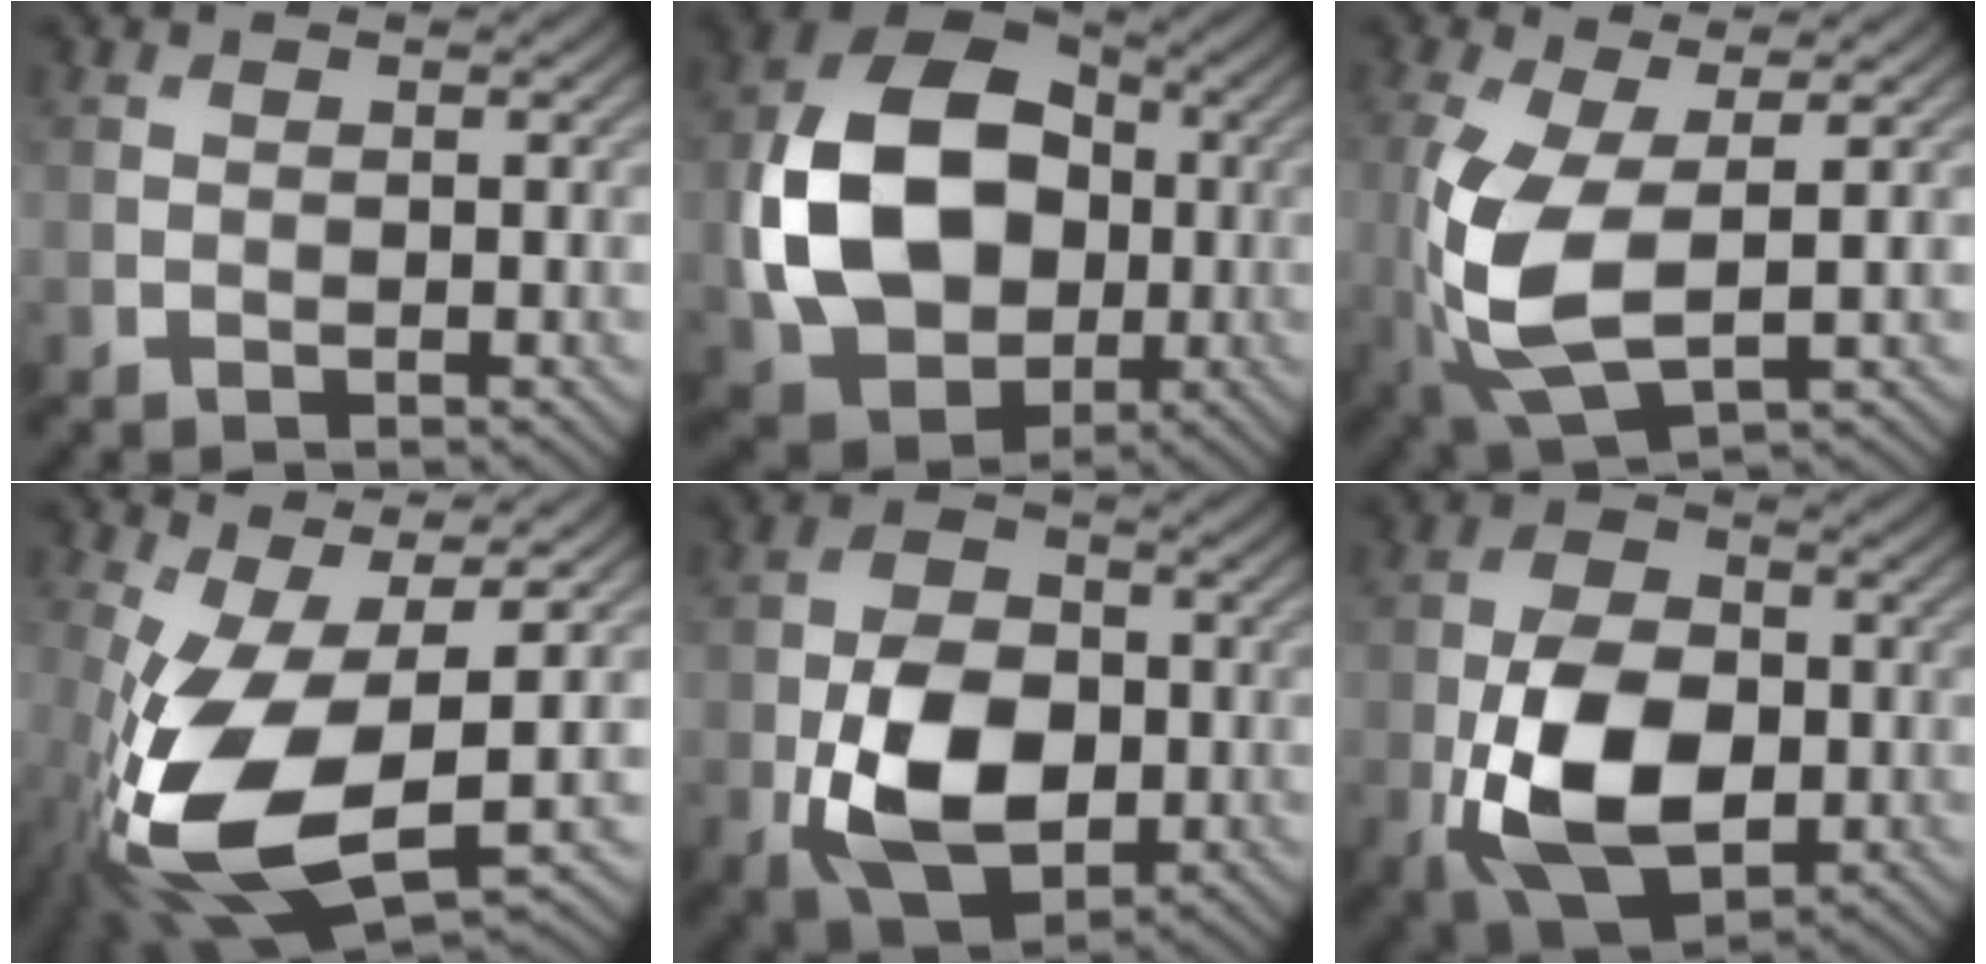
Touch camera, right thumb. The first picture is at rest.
{"total": 15.5, "force": [-0.8, 11.7, 10.1], "torque": [-0.219, 0.008, -0.015]}
{"total": 10.0, "force": [-0.9, 4.6, 8.8], "torque": [-0.222, -0.012, -0.015]}
{"total": 15.4, "force": [-3.4, 6.8, 13.3], "torque": [-0.309, -0.027, -0.054]}
{"total": 10.9, "force": [-2.5, 7.1, 7.8], "torque": [-0.170, -0.016, -0.044]}
{"total": 12.3, "force": [-3.0, 7.5, 9.2], "torque": [-0.201, -0.023, -0.056]}